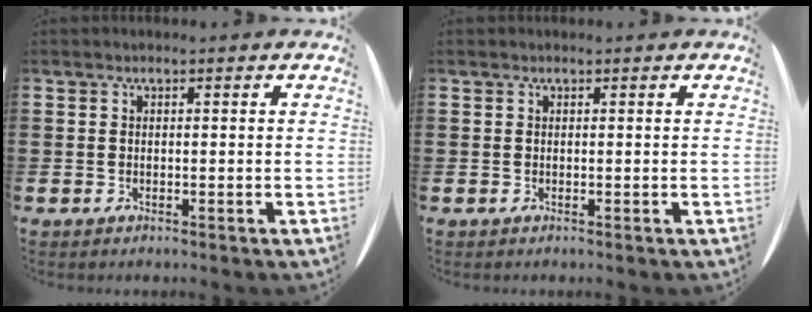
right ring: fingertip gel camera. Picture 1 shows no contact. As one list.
[{"total": 0.0}]